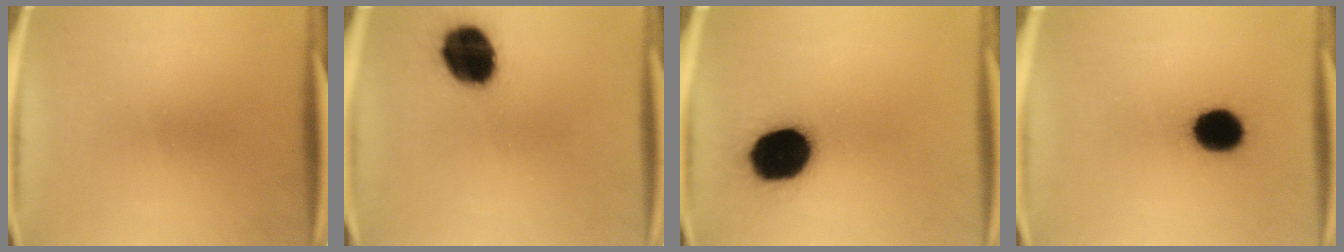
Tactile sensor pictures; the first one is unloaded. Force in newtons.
{"total": 16.1}
{"total": 19.4}
{"total": 12.4}